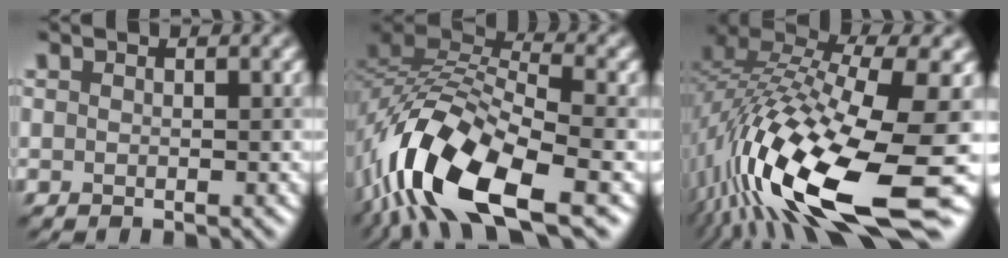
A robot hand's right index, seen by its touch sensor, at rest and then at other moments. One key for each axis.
{"total": 13.4, "fx": -6.9, "fy": 5.1, "fz": 10.3, "tx": -0.200, "ty": 0.000, "tz": -0.135}
{"total": 18.0, "fx": -5.9, "fy": 5.8, "fz": 16.0, "tx": -0.327, "ty": 0.005, "tz": -0.108}